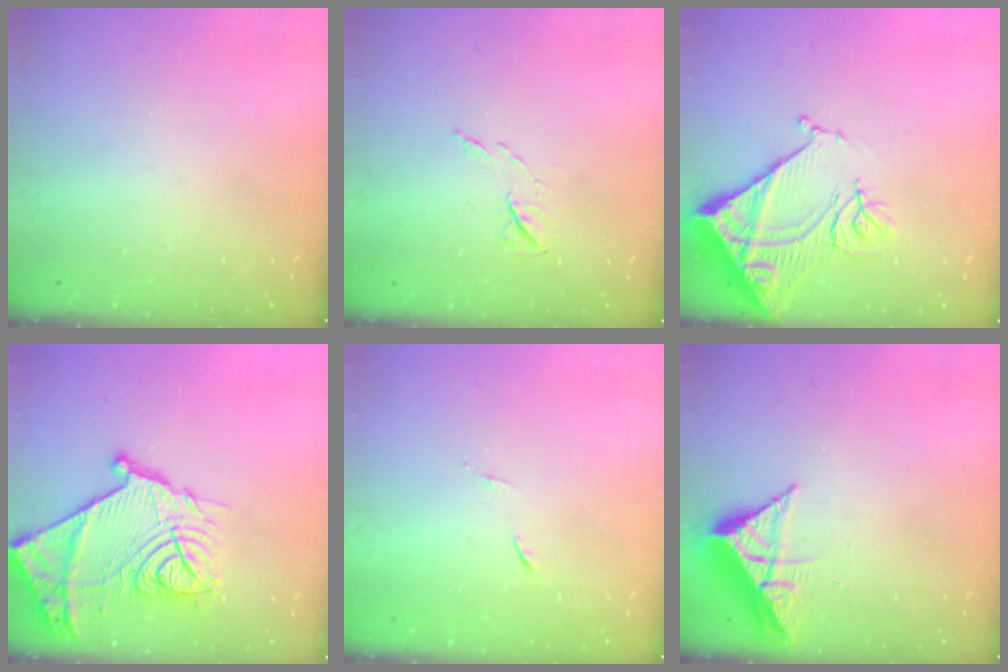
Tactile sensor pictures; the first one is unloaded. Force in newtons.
{"total": 6.1, "press": 5.9, "slide": 1.3}
{"total": 15.3, "press": 15.2, "slide": 1.8}
{"total": 22.8, "press": 22.7, "slide": 1.7}
{"total": 5.4, "press": 5.3, "slide": 0.7}
{"total": 7.0, "press": 7.0, "slide": 0.3}